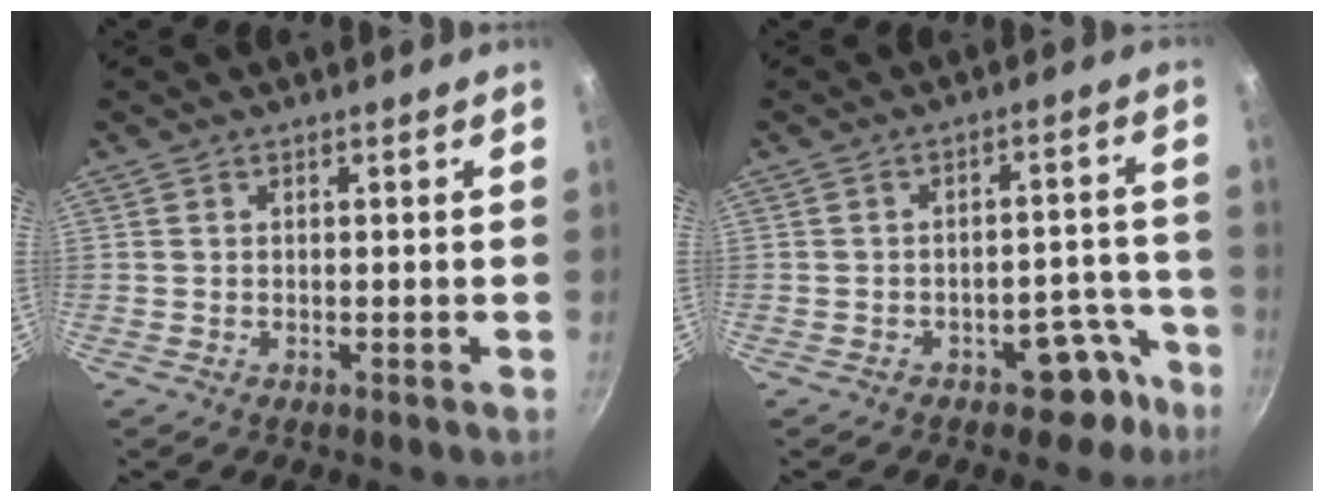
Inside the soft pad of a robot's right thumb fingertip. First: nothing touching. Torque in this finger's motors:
{"motor_torque": [3.11, 1.51, 1.16, -1.12, 0.05]}